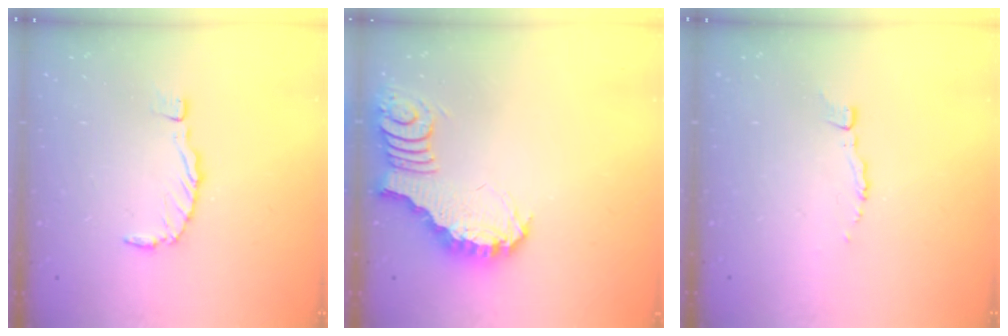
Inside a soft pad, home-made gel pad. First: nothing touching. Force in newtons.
{"total": 3.9, "press": 3.9, "slide": 0.6}
{"total": 2.9, "press": 2.9, "slide": 0.2}